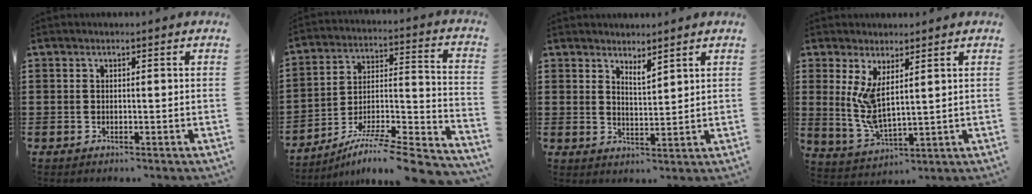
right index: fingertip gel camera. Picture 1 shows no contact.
{"total": 7.8, "force": [-6.5, 0.2, 4.3], "torque": [-0.069, -0.007, -0.132]}
{"total": 2.6, "force": [2.5, 0.3, 0.6], "torque": [-0.017, -0.001, 0.046]}
{"total": 6.4, "force": [2.3, 2.4, 5.4], "torque": [-0.138, -0.017, 0.037]}